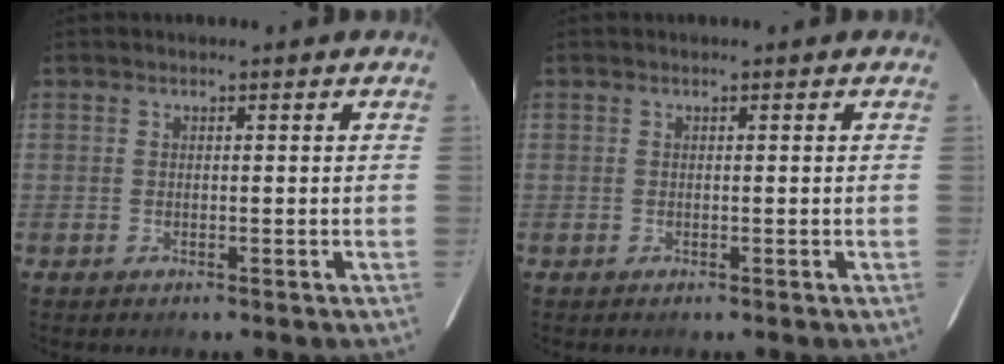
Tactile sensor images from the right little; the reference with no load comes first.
{"total": 0.0}